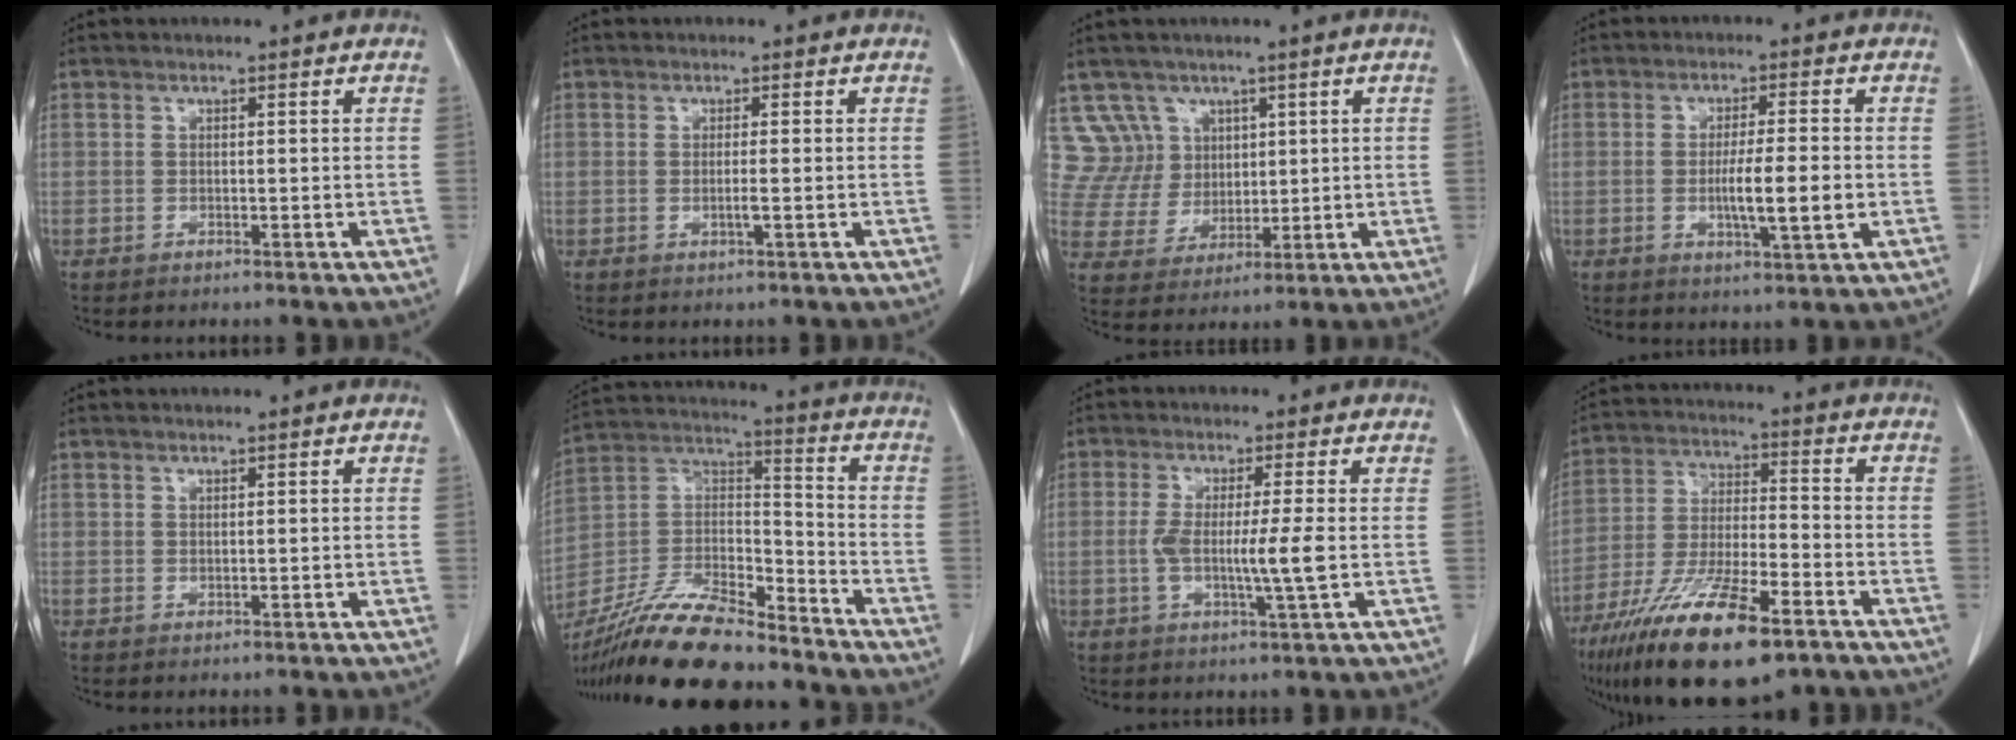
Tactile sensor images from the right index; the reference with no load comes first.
{"total": 1.7, "force": [-0.4, 0.0, 1.7], "torque": [-0.034, -0.003, -0.008]}
{"total": 8.3, "force": [4.3, 7.1, -0.2], "torque": [0.006, 0.023, 0.093]}
{"total": 7.4, "force": [-1.3, 0.6, 7.3], "torque": [-0.124, -0.010, -0.023]}
{"total": 0.0}
{"total": 21.2, "force": [-18.0, 4.7, 10.2], "torque": [-0.226, -0.005, -0.330]}
{"total": 7.1, "force": [-0.7, -0.1, 7.0], "torque": [-0.134, -0.010, -0.016]}
{"total": 19.5, "force": [-12.3, 4.4, 14.4], "torque": [-0.268, -0.037, -0.219]}